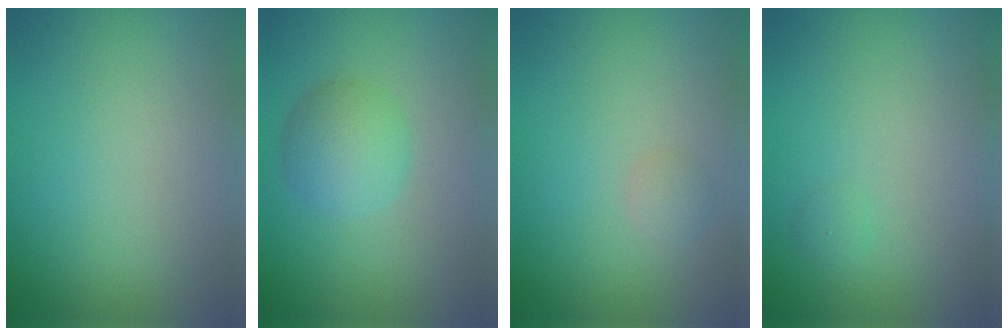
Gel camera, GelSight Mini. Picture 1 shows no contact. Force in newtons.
{"total": 3.5, "press": 3.5, "slide": 0.1}
{"total": 1.0, "press": 1.0, "slide": 0.1}
{"total": 0.6, "press": 0.6, "slide": 0.0}